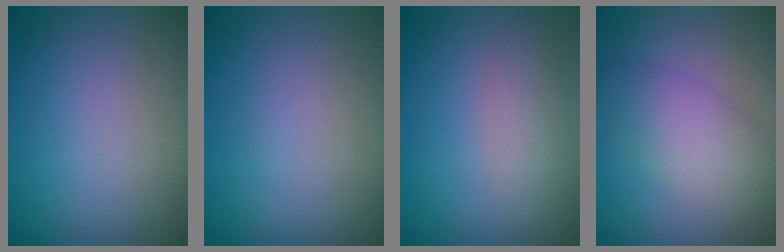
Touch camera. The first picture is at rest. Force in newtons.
{"total": 0.0}
{"total": 2.4, "press": 2.4, "slide": 0.2}
{"total": 4.1, "press": 4.1, "slide": 0.1}